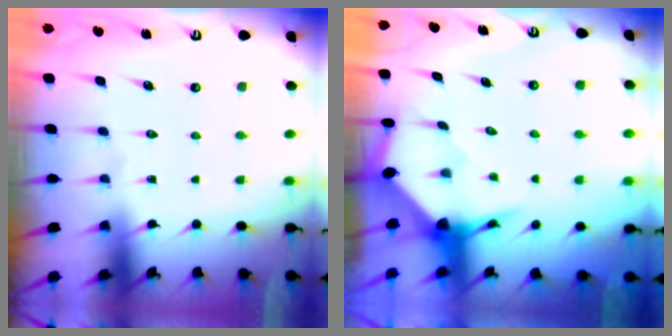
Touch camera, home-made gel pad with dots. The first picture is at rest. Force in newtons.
{"total": 3.6, "press": 3.6, "slide": 0.4}